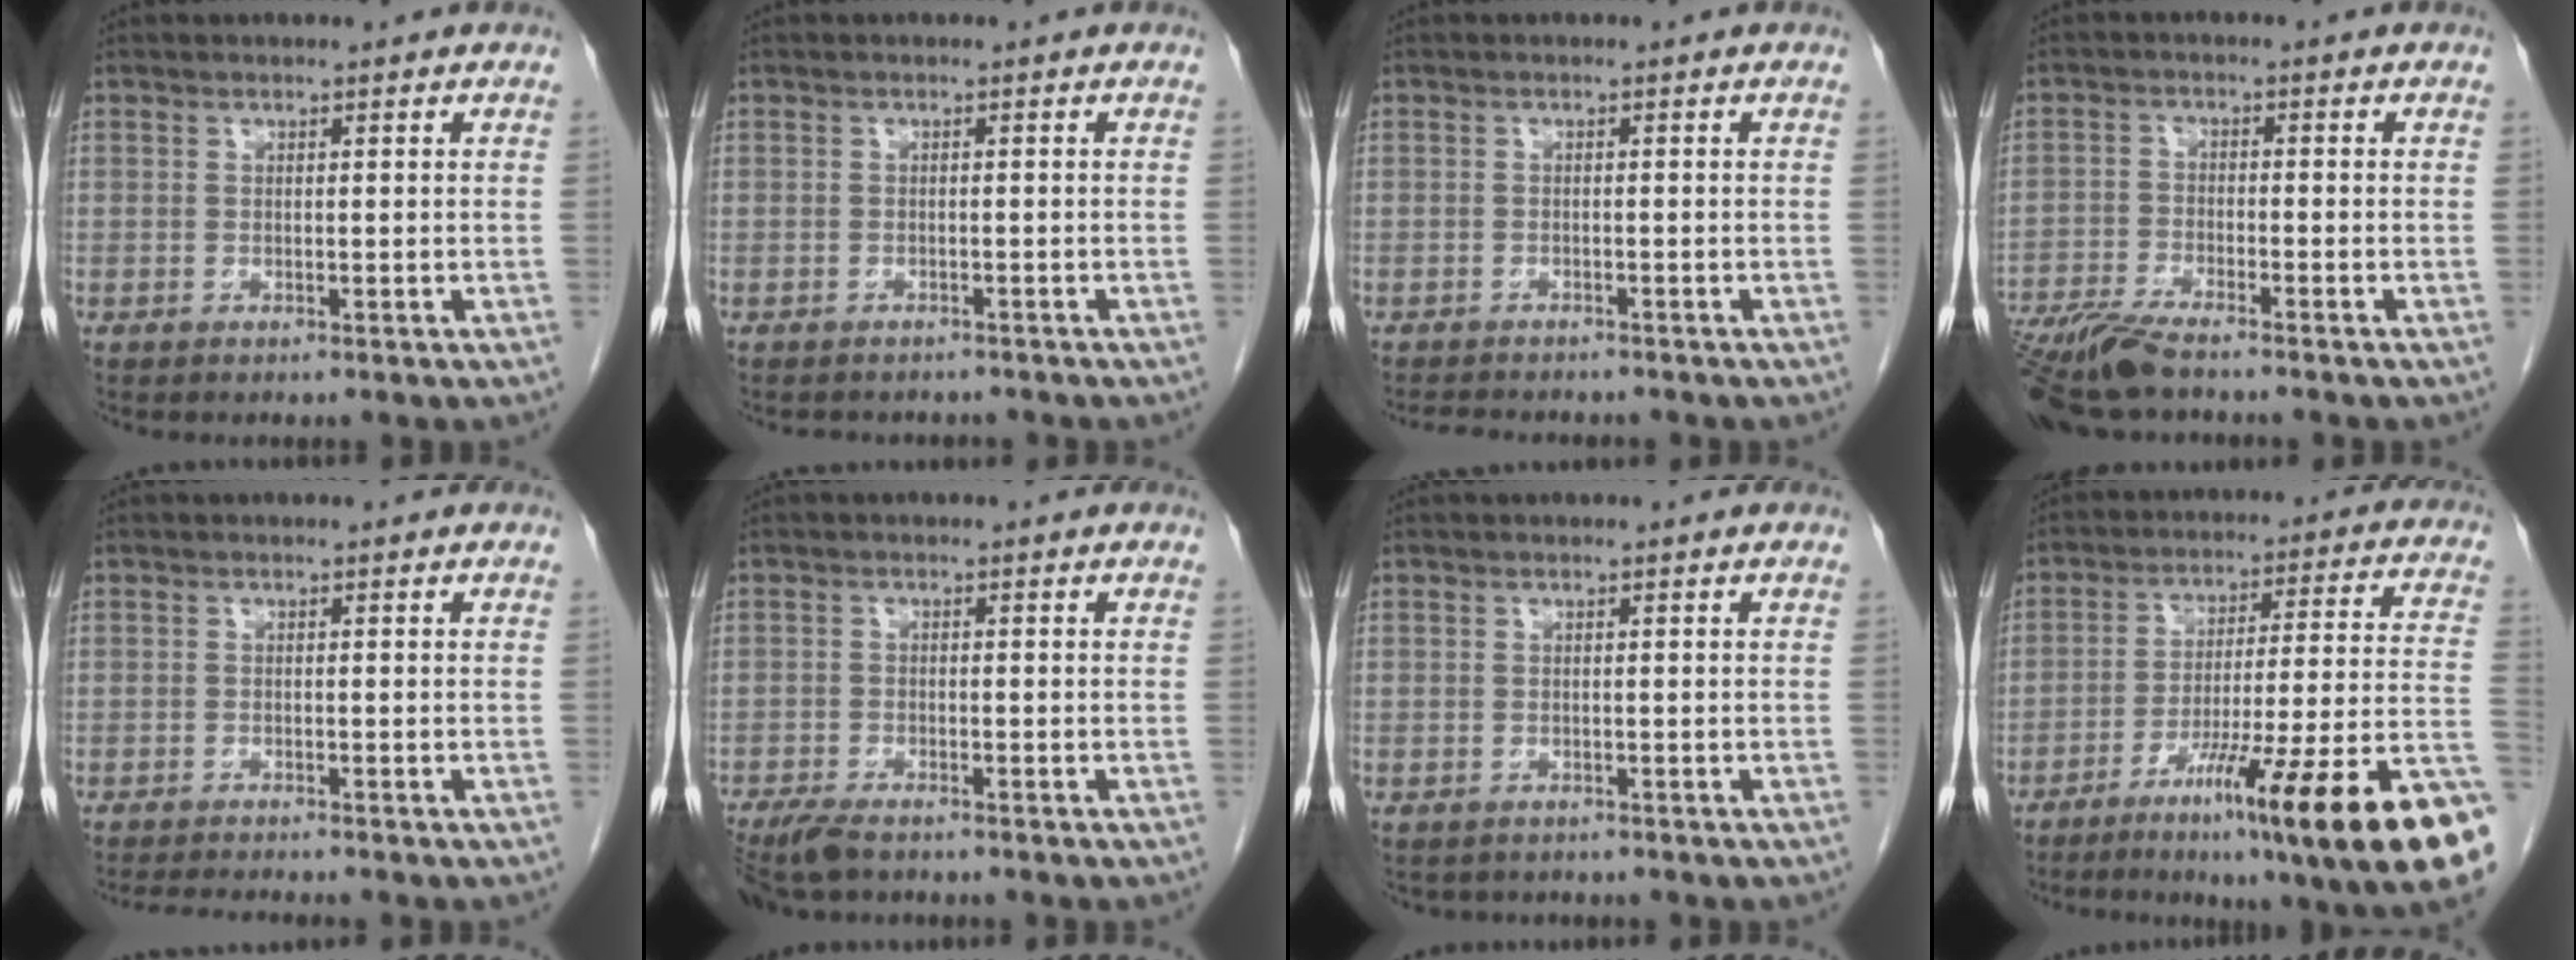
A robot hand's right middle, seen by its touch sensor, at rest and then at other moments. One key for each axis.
{"total": 4.1, "fx": -3.7, "fy": 1.5, "fz": 0.8, "tx": -0.012, "ty": -0.001, "tz": -0.044}
{"total": 5.7, "fx": -5.1, "fy": 1.5, "fz": 1.9, "tx": -0.029, "ty": -0.008, "tz": -0.070}
{"total": 9.4, "fx": -7.9, "fy": 1.0, "fz": 4.9, "tx": -0.088, "ty": -0.024, "tz": -0.140}
{"total": 4.3, "fx": -4.1, "fy": -0.3, "fz": 1.5, "tx": -0.023, "ty": -0.016, "tz": -0.064}
{"total": 6.1, "fx": -5.0, "fy": 1.7, "fz": 3.0, "tx": -0.053, "ty": -0.014, "tz": -0.087}
{"total": 2.0, "fx": -1.8, "fy": 1.0, "fz": 0.2, "tx": -0.011, "ty": -0.003, "tz": -0.024}
{"total": 22.6, "fx": -12.5, "fy": 0.8, "fz": 18.8, "tx": -0.199, "ty": -0.011, "tz": -0.194}